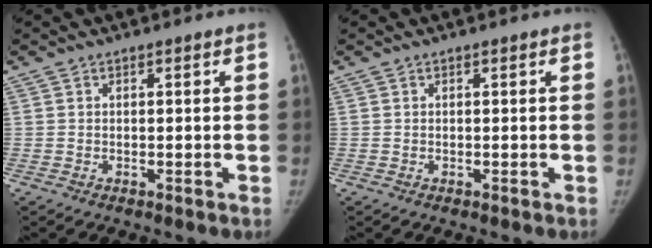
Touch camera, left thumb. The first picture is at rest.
{"total": 0.0}